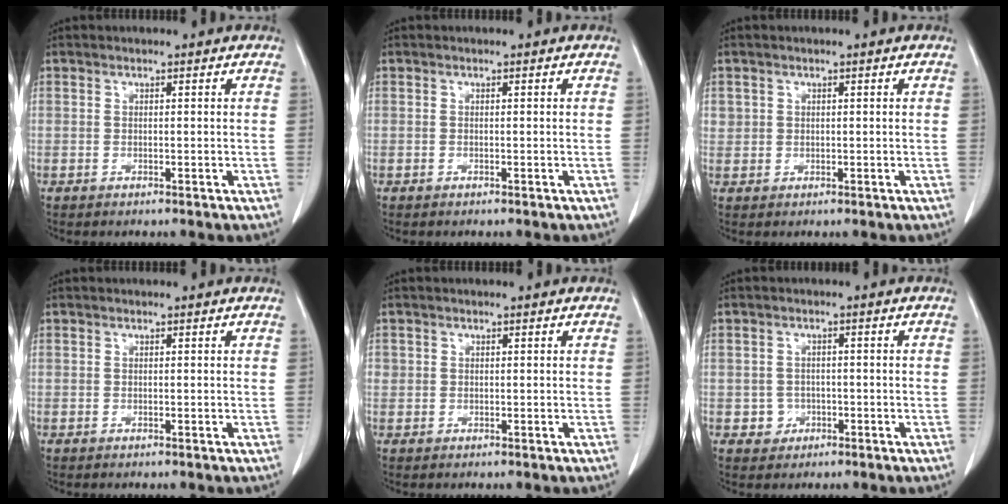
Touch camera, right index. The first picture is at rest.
{"total": 0.0}
{"total": 1.6, "force": [0.6, 1.5, 0.2], "torque": [0.012, 0.006, 0.008]}
{"total": 0.0}
{"total": 0.9, "force": [0.2, 0.9, 0.1], "torque": [0.008, 0.005, 0.002]}
{"total": 2.4, "force": [-0.8, 2.3, 0.2], "torque": [0.004, 0.011, -0.008]}